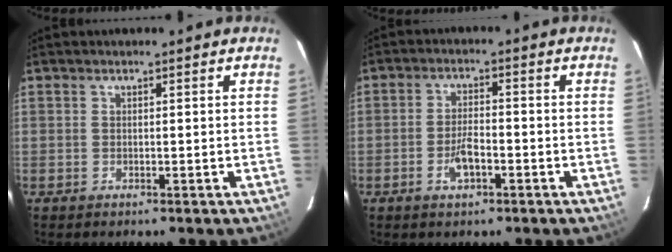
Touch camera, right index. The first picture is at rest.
{"total": 4.7, "force": [-2.2, 1.9, 3.7], "torque": [-0.078, 0.003, -0.037]}